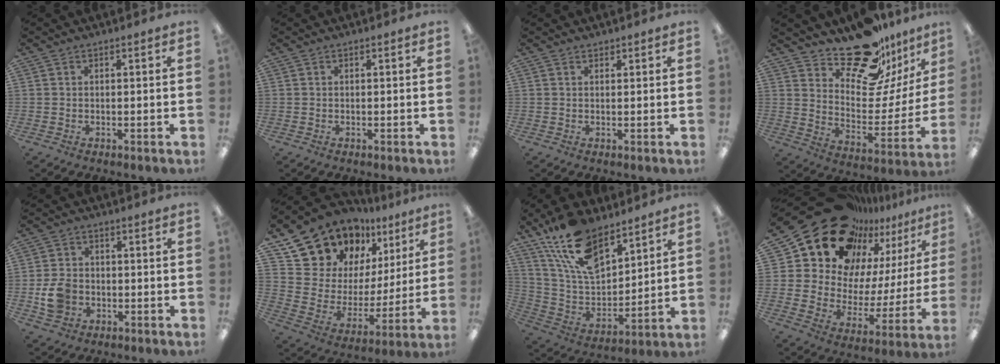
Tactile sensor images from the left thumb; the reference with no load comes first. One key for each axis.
{"total": 0.0}
{"total": 1.0, "fx": 0.9, "fy": 0.4, "fz": -0.1, "tx": 0.001, "ty": -0.001, "tz": 0.017}
{"total": 20.9, "fx": 17.0, "fy": 8.7, "fz": 8.4, "tx": -0.121, "ty": -0.129, "tz": 0.295}
{"total": 7.5, "fx": -1.9, "fy": 6.1, "fz": 3.8, "tx": -0.075, "ty": 0.013, "tz": -0.033}
{"total": 15.4, "fx": 13.3, "fy": 7.7, "fz": 1.4, "tx": -0.067, "ty": -0.119, "tz": 0.251}
{"total": 18.1, "fx": 12.5, "fy": 8.6, "fz": 10.0, "tx": -0.213, "ty": -0.056, "tz": 0.228}
{"total": 21.7, "fx": 18.2, "fy": 10.1, "fz": 6.2, "tx": -0.129, "ty": -0.146, "tz": 0.341}